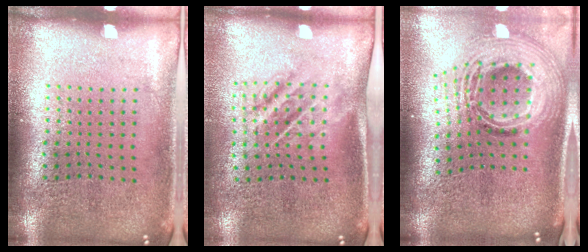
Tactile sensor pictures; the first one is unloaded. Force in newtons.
{"total": 1.7, "press": 1.2, "slide": 1.2}
{"total": 2.6, "press": 1.9, "slide": 1.8}